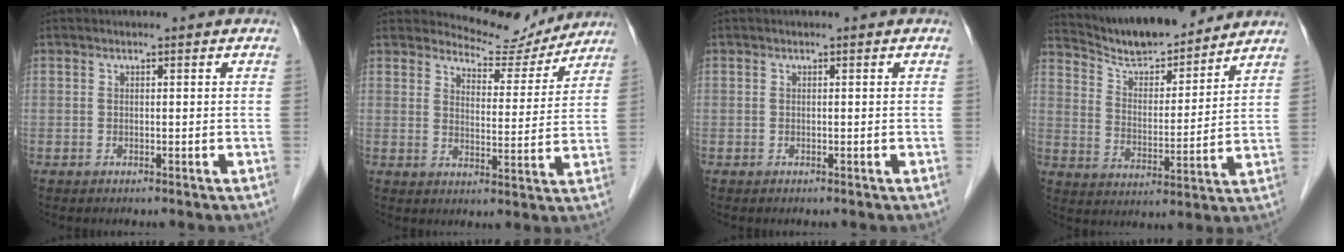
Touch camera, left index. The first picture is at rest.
{"total": 8.6, "force": [8.4, 2.0, 0.1], "torque": [-0.003, -0.011, 0.114]}
{"total": 0.0}
{"total": 13.7, "force": [12.9, 1.9, 4.1], "torque": [-0.074, 0.007, 0.218]}